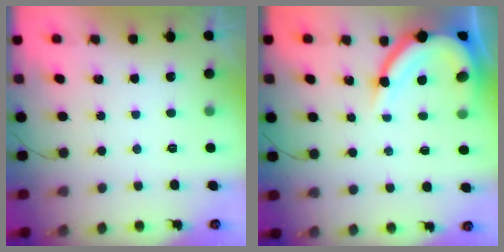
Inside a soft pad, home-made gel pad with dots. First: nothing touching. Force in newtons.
{"total": 11.3, "press": 11.2, "slide": 1.2}